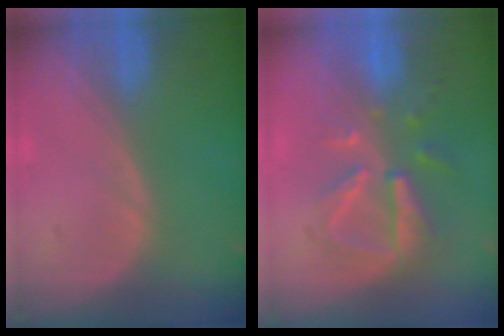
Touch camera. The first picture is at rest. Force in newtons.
{"total": 8.1, "press": 7.4, "slide": 3.2}